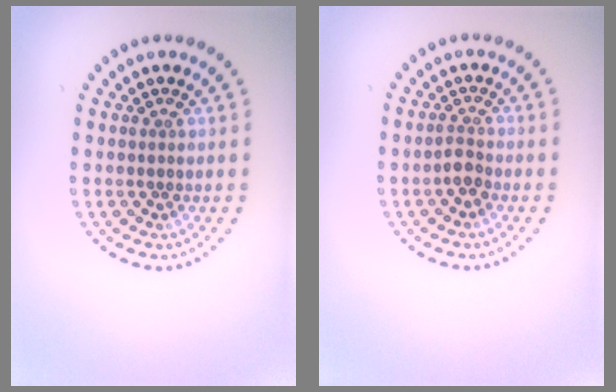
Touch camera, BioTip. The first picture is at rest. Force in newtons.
{"total": 1.5, "press": 1.2, "slide": 0.8}